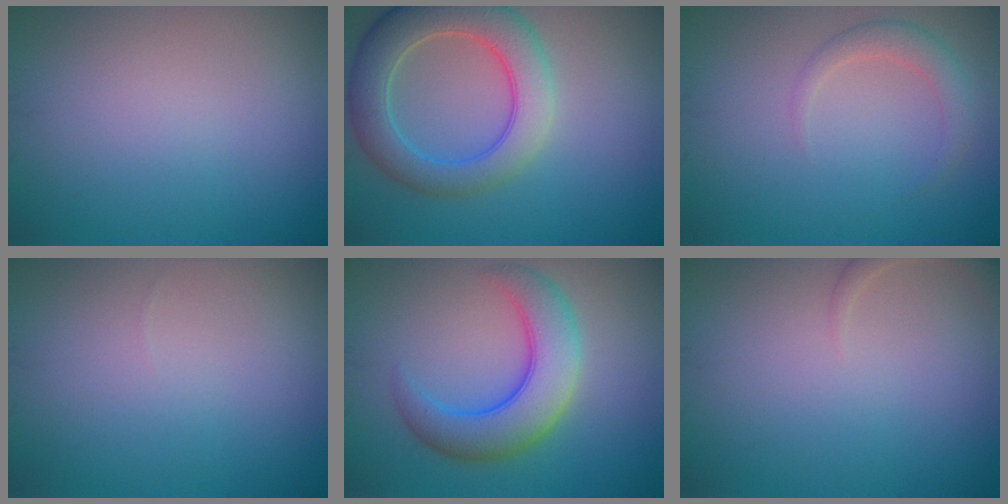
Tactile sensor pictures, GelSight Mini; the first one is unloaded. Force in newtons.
{"total": 6.8, "press": 6.8, "slide": 0.5}
{"total": 1.9, "press": 1.9, "slide": 0.2}
{"total": 0.0}
{"total": 6.2, "press": 6.2, "slide": 0.2}
{"total": 1.5, "press": 1.5, "slide": 0.1}